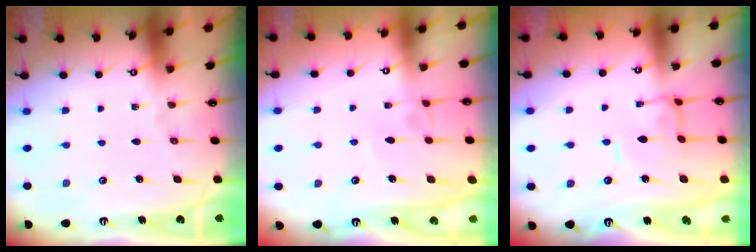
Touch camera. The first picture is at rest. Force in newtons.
{"total": 2.7, "press": 2.7, "slide": 0.4}
{"total": 1.3, "press": 1.2, "slide": 0.5}